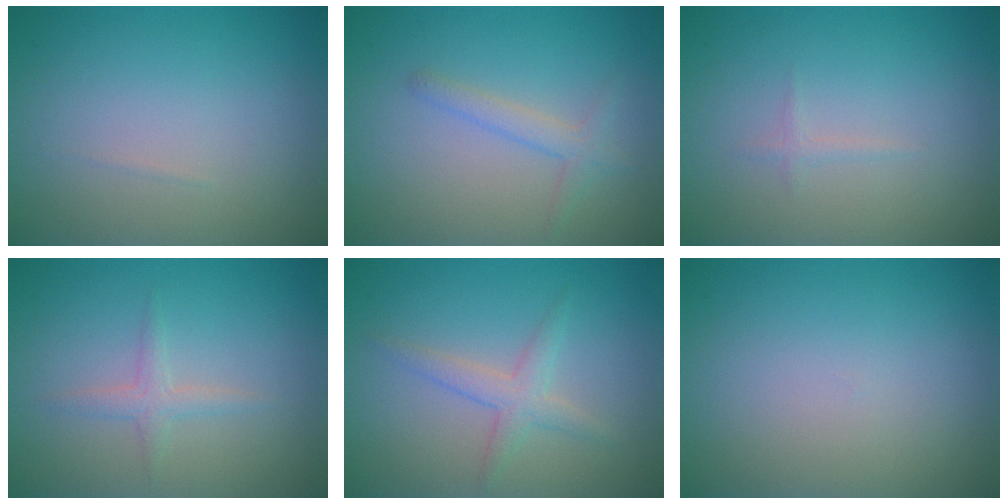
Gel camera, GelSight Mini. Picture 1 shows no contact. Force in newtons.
{"total": 1.8, "press": 1.8, "slide": 0.1}
{"total": 0.6, "press": 0.6, "slide": 0.0}
{"total": 1.9, "press": 1.9, "slide": 0.1}
{"total": 2.2, "press": 2.2, "slide": 0.1}
{"total": 0.0}